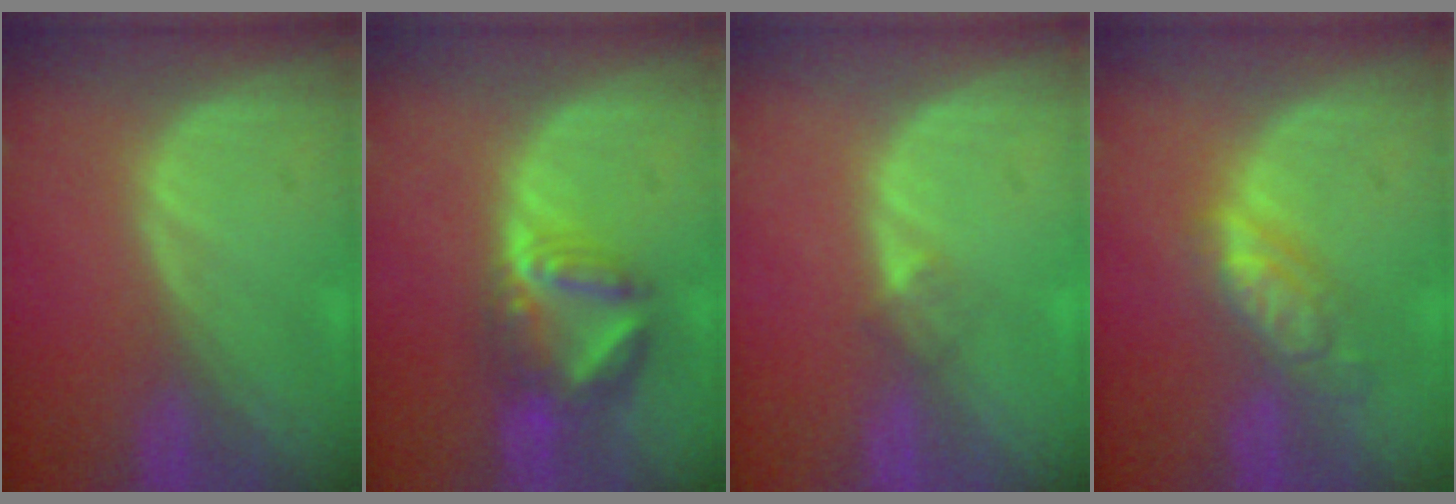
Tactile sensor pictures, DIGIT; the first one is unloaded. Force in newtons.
{"total": 6.6, "press": 6.4, "slide": 1.5}
{"total": 1.5, "press": 1.2, "slide": 1.0}
{"total": 5.7, "press": 5.0, "slide": 2.7}